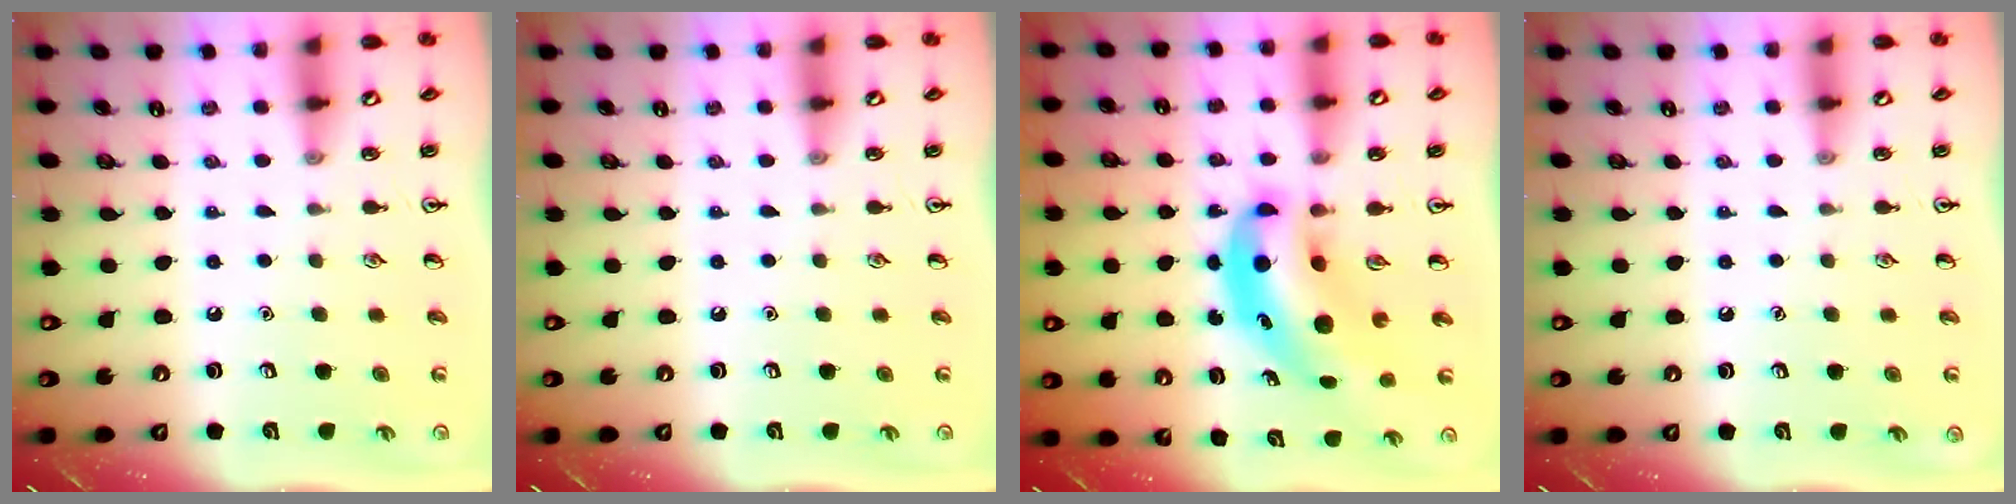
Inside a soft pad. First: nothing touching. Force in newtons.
{"total": 0.0}
{"total": 9.7, "press": 9.3, "slide": 2.6}
{"total": 0.0}